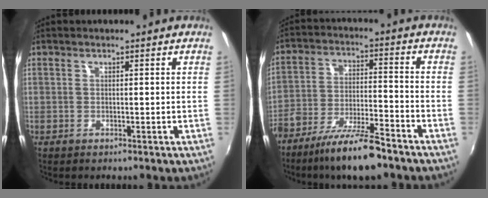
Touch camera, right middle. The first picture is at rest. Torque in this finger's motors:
{"motor_torque": [1.11, -1.03, 0.41, 0.16]}